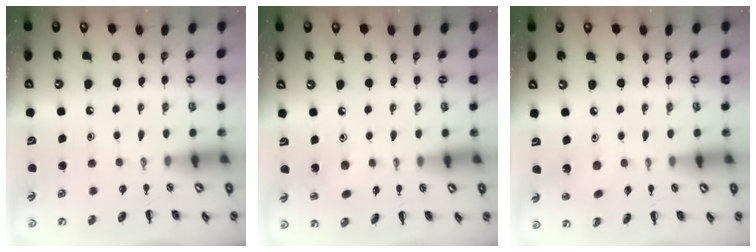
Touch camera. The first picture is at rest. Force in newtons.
{"total": 3.2, "press": 3.1, "slide": 0.9}
{"total": 2.2, "press": 2.0, "slide": 0.7}